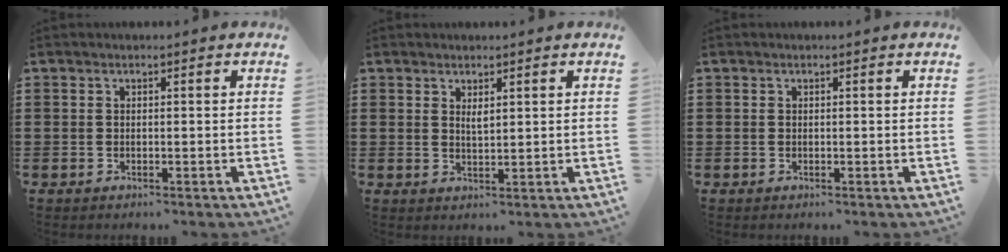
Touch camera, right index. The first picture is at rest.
{"total": 1.6, "force": [1.1, 0.5, 1.2], "torque": [-0.024, 0.002, 0.018]}
{"total": 0.0}